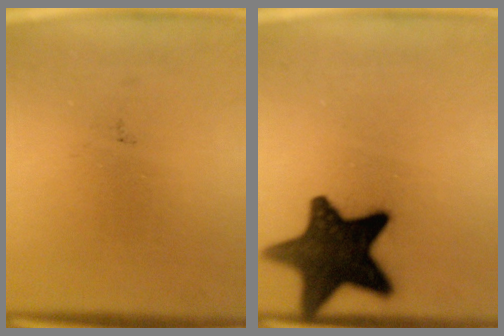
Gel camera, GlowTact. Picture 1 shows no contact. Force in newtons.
{"total": 15.5}